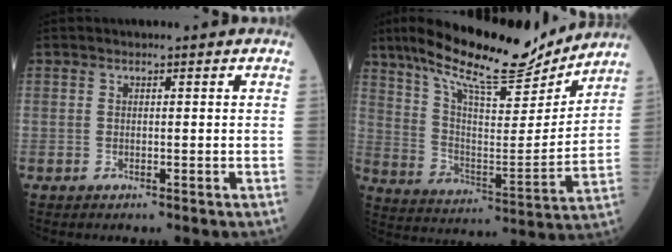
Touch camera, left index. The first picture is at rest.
{"total": 19.4, "force": [16.4, 3.3, 9.8], "torque": [-0.174, -0.003, 0.271]}